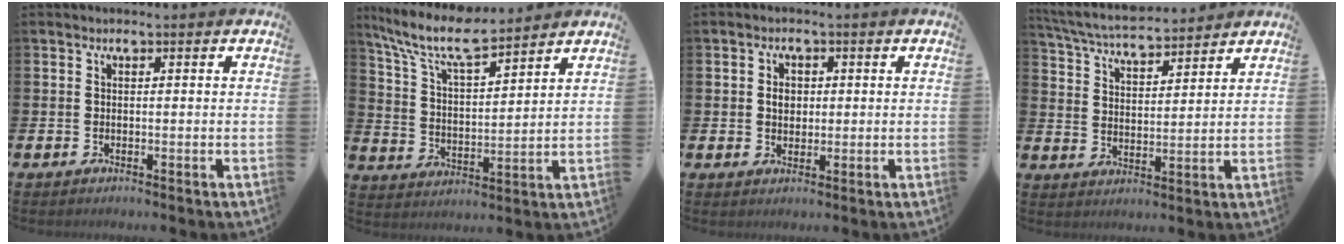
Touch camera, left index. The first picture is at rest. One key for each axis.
{"total": 9.2, "fx": 8.1, "fy": 1.7, "fz": 4.2, "tx": -0.109, "ty": -0.040, "tz": 0.143}
{"total": 2.4, "fx": 0.4, "fy": 1.9, "fz": 1.4, "tx": 0.001, "ty": -0.003, "tz": -0.003}
{"total": 5.7, "fx": 5.6, "fy": 0.6, "fz": 1.1, "tx": -0.043, "ty": -0.037, "tz": 0.097}